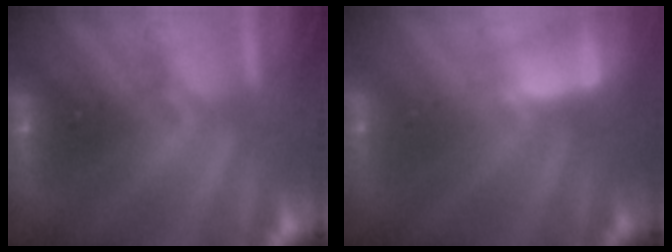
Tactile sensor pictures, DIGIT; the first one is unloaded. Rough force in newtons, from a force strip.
{"total": 3.0}